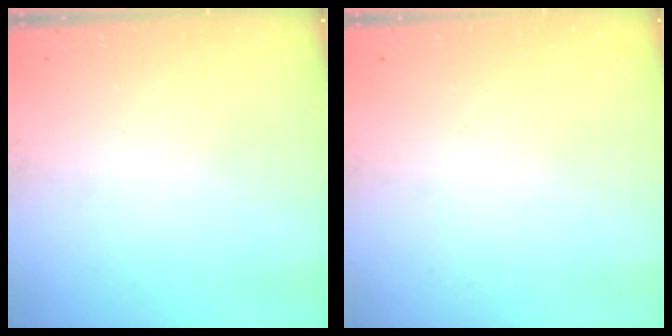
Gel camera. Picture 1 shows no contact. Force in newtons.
{"total": 0.0}